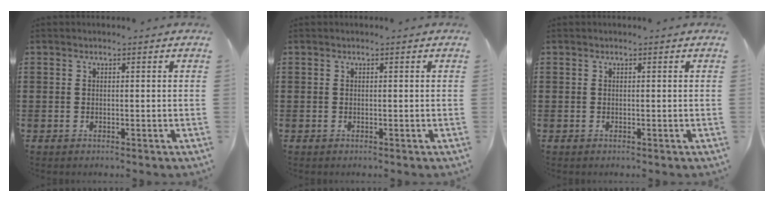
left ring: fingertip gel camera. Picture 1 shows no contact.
{"total": 0.0}
{"total": 0.0}